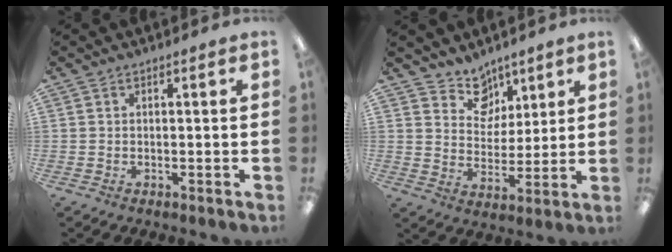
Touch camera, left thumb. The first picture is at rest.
{"total": 9.5, "force": [7.0, 6.3, 1.2], "torque": [-0.013, -0.059, 0.133]}